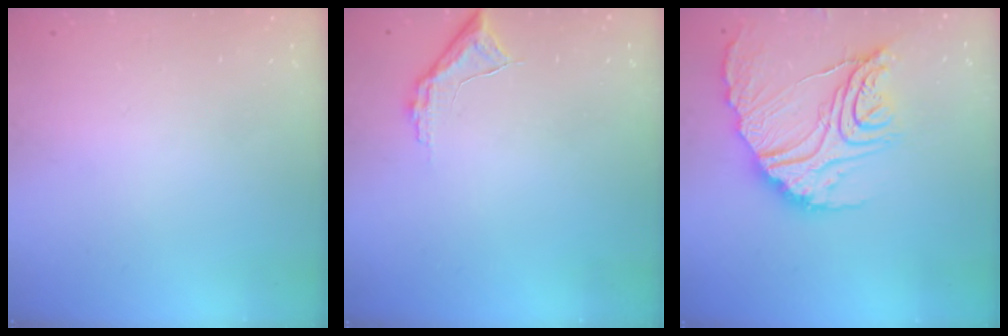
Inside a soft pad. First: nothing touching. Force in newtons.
{"total": 7.9, "press": 7.9, "slide": 0.5}
{"total": 22.6, "press": 22.5, "slide": 2.3}